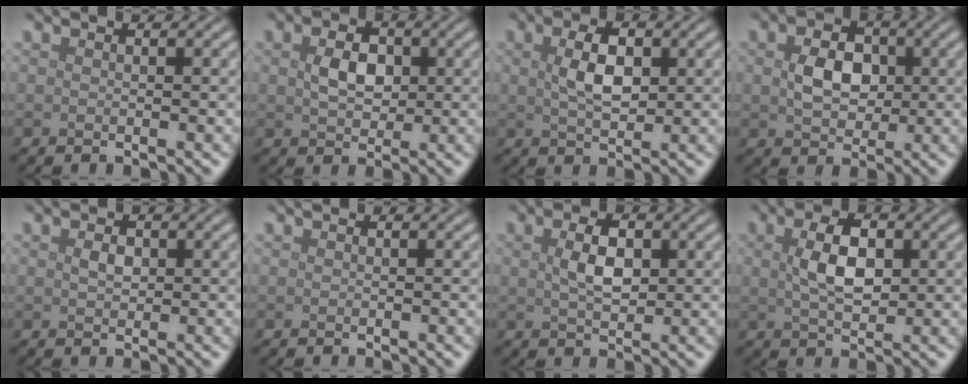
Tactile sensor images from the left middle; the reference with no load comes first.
{"total": 3.1, "force": [0.5, 2.1, 2.2], "torque": [-0.049, 0.002, 0.009]}
{"total": 3.7, "force": [0.8, 2.0, 3.1], "torque": [-0.067, 0.002, 0.015]}
{"total": 3.9, "force": [0.4, 2.9, 2.5], "torque": [-0.054, 0.000, 0.003]}
{"total": 1.3, "force": [0.3, 0.9, 0.9], "torque": [-0.021, 0.000, 0.005]}
{"total": 0.0}
{"total": 3.3, "force": [0.7, 1.8, 2.7], "torque": [-0.057, 0.002, 0.014]}
{"total": 4.3, "force": [0.8, 2.4, 3.6], "torque": [-0.076, 0.003, 0.013]}